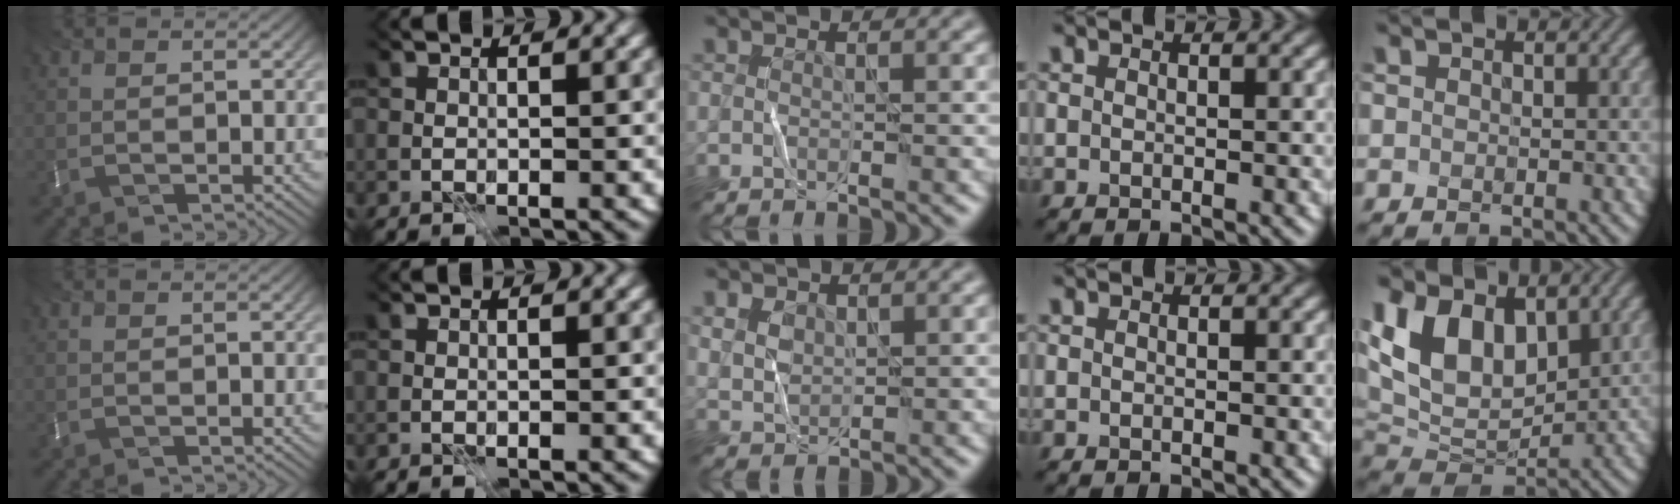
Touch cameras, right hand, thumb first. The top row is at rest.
{"middle": {"total": 0.9, "force": [0.7, 0.6, -0.1], "torque": [-0.024, 0.002, 0.032]}, "little": {"total": 7.5, "force": [2.8, 4.7, 5.1], "torque": [-0.118, -0.007, 0.056]}}